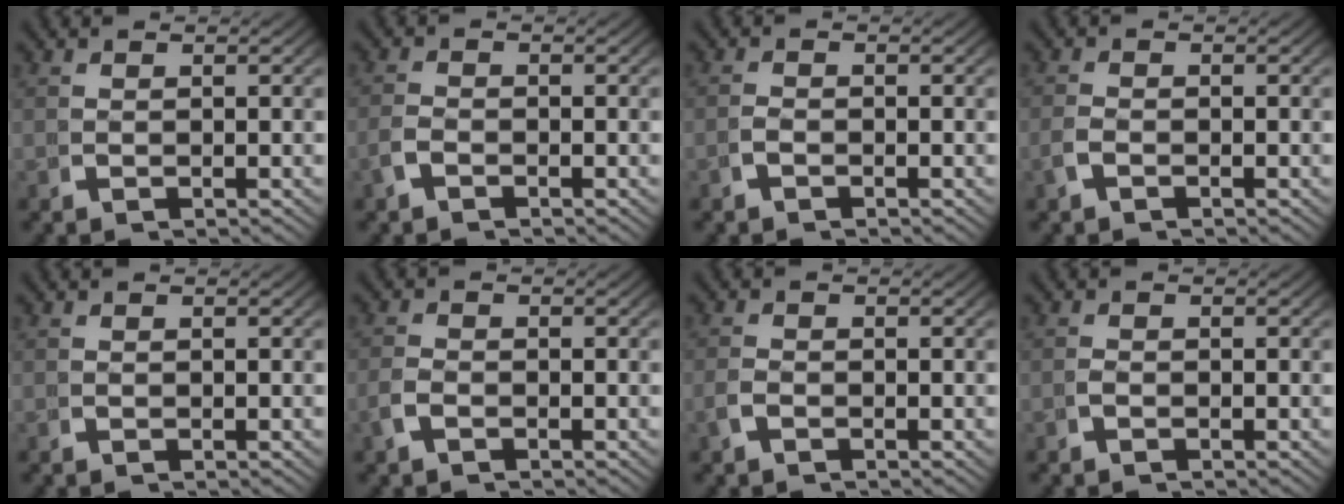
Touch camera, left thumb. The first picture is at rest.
{"total": 1.4, "force": [-1.0, 0.7, 0.7], "torque": [-0.020, -0.004, -0.020]}
{"total": 0.9, "force": [-0.7, 0.3, 0.4], "torque": [-0.011, -0.004, -0.015]}
{"total": 1.1, "force": [-0.8, 0.5, 0.6], "torque": [-0.020, -0.004, -0.015]}
{"total": 0.0}
{"total": 1.4, "force": [-0.9, 0.7, 0.8], "torque": [-0.026, -0.004, -0.019]}
{"total": 1.1, "force": [-0.8, 0.5, 0.6], "torque": [-0.020, -0.004, -0.015]}
{"total": 0.6, "force": [-0.5, 0.0, 0.2], "torque": [-0.008, -0.003, -0.009]}